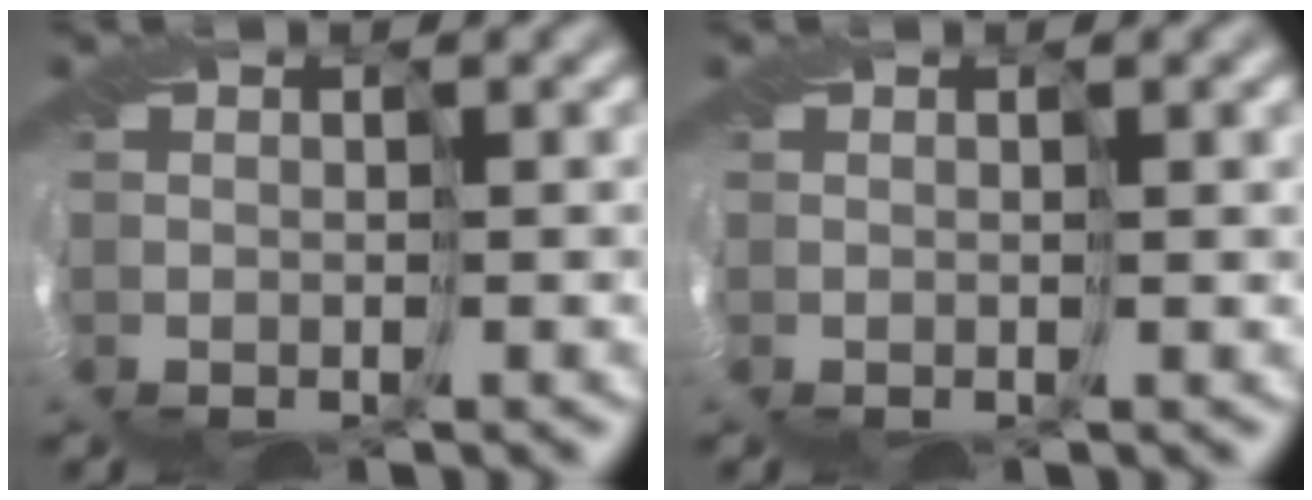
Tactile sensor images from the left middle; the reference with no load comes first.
{"total": 1.2, "force": [0.8, -0.1, 0.9], "torque": [-0.010, 0.006, 0.014]}